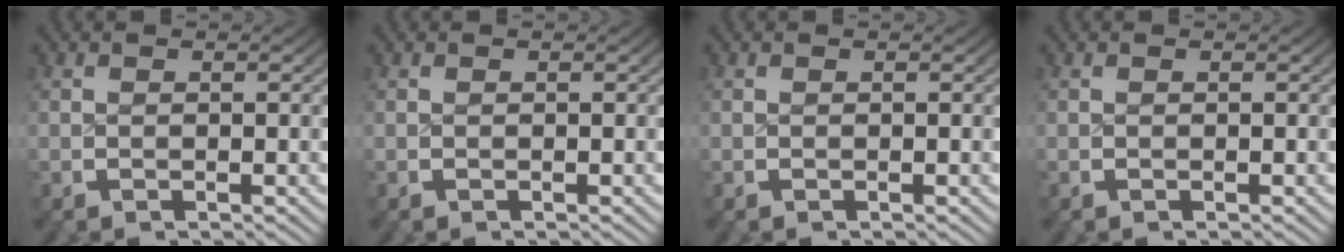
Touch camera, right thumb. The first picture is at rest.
{"total": 0.0}
{"total": 0.0}
{"total": 0.0}